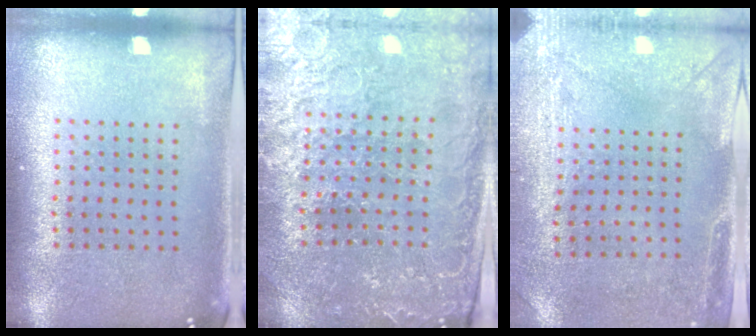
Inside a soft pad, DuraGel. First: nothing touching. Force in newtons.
{"total": 3.2, "press": 3.1, "slide": 0.4}
{"total": 3.0, "press": 2.4, "slide": 1.8}